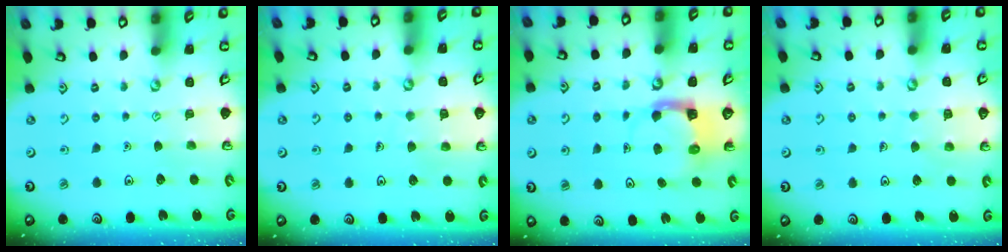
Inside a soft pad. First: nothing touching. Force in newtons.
{"total": 6.4, "press": 6.3, "slide": 0.6}
{"total": 4.0, "press": 4.0, "slide": 0.4}
{"total": 6.8, "press": 6.7, "slide": 0.6}